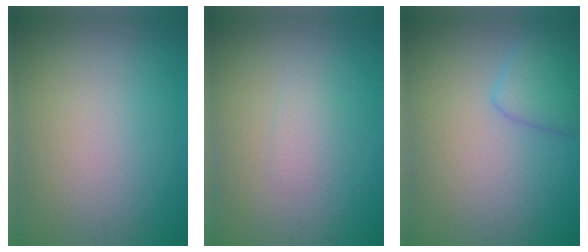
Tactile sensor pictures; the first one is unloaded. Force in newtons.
{"total": 1.0, "press": 1.0, "slide": 0.1}
{"total": 2.8, "press": 2.8, "slide": 0.2}